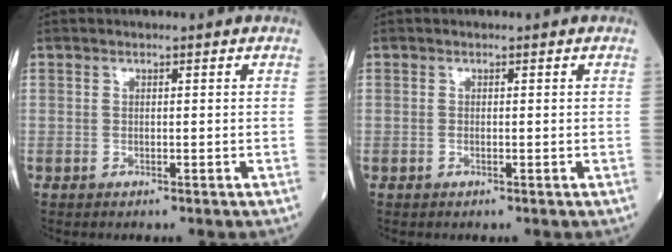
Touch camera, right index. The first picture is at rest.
{"total": 0.0}